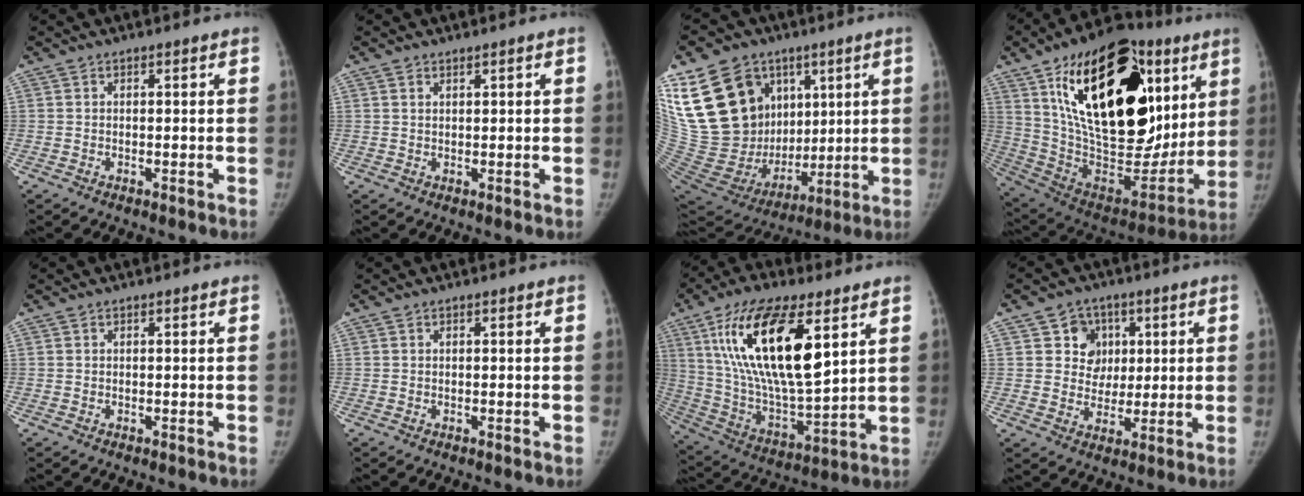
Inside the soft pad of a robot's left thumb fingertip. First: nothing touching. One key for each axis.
{"total": 0.8, "fx": 0.6, "fy": 0.3, "fz": 0.4, "tx": -0.003, "ty": -0.003, "tz": 0.012}
{"total": 28.2, "fx": 11.0, "fy": 20.3, "fz": 16.2, "tx": -0.306, "ty": 0.002, "tz": 0.223}
{"total": 38.6, "fx": 13.6, "fy": 19.9, "fz": 30.1, "tx": -0.463, "ty": 0.002, "tz": 0.241}
{"total": 0.0}
{"total": 0.0}
{"total": 24.1, "fx": 9.4, "fy": 8.8, "fz": 20.3, "tx": -0.372, "ty": -0.032, "tz": 0.172}
{"total": 7.8, "fx": 2.4, "fy": 7.0, "fz": 2.2, "tx": 0.006, "ty": -0.003, "tz": 0.039}